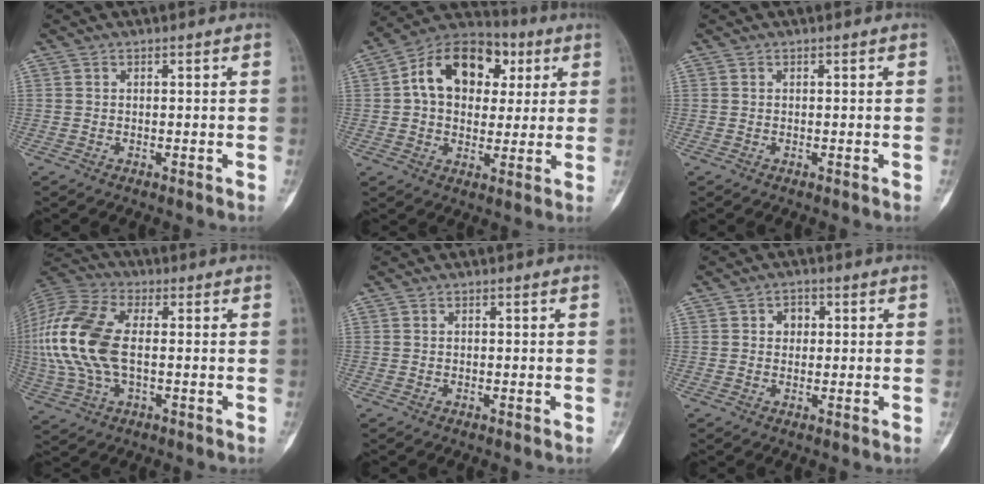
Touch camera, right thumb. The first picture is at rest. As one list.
[{"total": 16.5, "force": [4.0, 11.7, 11.0], "torque": [-0.141, 0.017, 0.056]}, {"total": 0.0}, {"total": 18.3, "force": [0.1, 9.8, 15.4], "torque": [-0.360, 0.012, 0.003]}, {"total": 0.0}, {"total": 2.7, "force": [0.5, 2.3, 1.3], "torque": [-0.003, 0.004, 0.003]}]